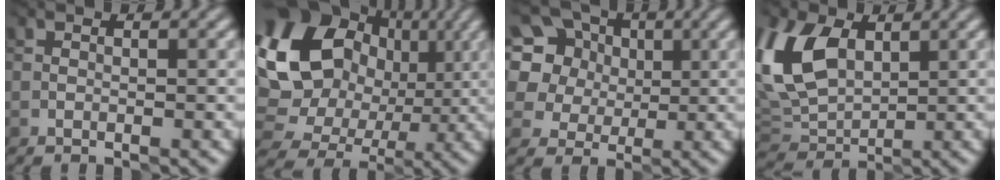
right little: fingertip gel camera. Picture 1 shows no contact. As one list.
[{"total": 16.4, "force": [3.6, 13.9, 7.9], "torque": [-0.180, 0.011, 0.063]}, {"total": 14.5, "force": [5.4, 12.6, 4.7], "torque": [-0.153, 0.038, 0.082]}, {"total": 9.4, "force": [2.2, 6.3, 6.5], "torque": [-0.171, 0.009, 0.038]}]